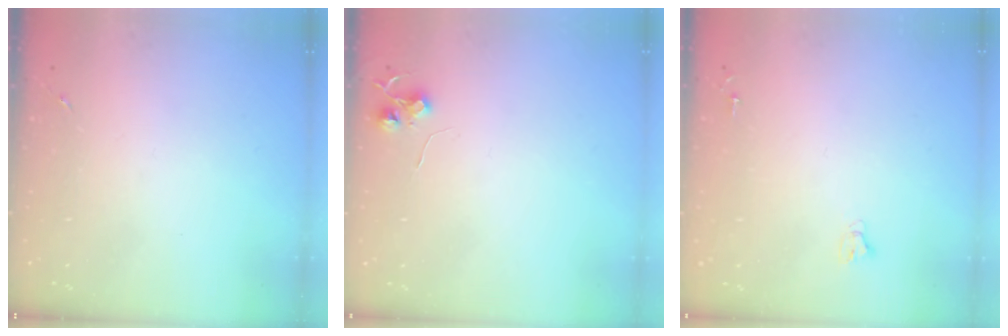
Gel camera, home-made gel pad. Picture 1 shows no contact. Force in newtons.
{"total": 6.0, "press": 6.0, "slide": 0.5}
{"total": 2.4, "press": 2.4, "slide": 0.2}